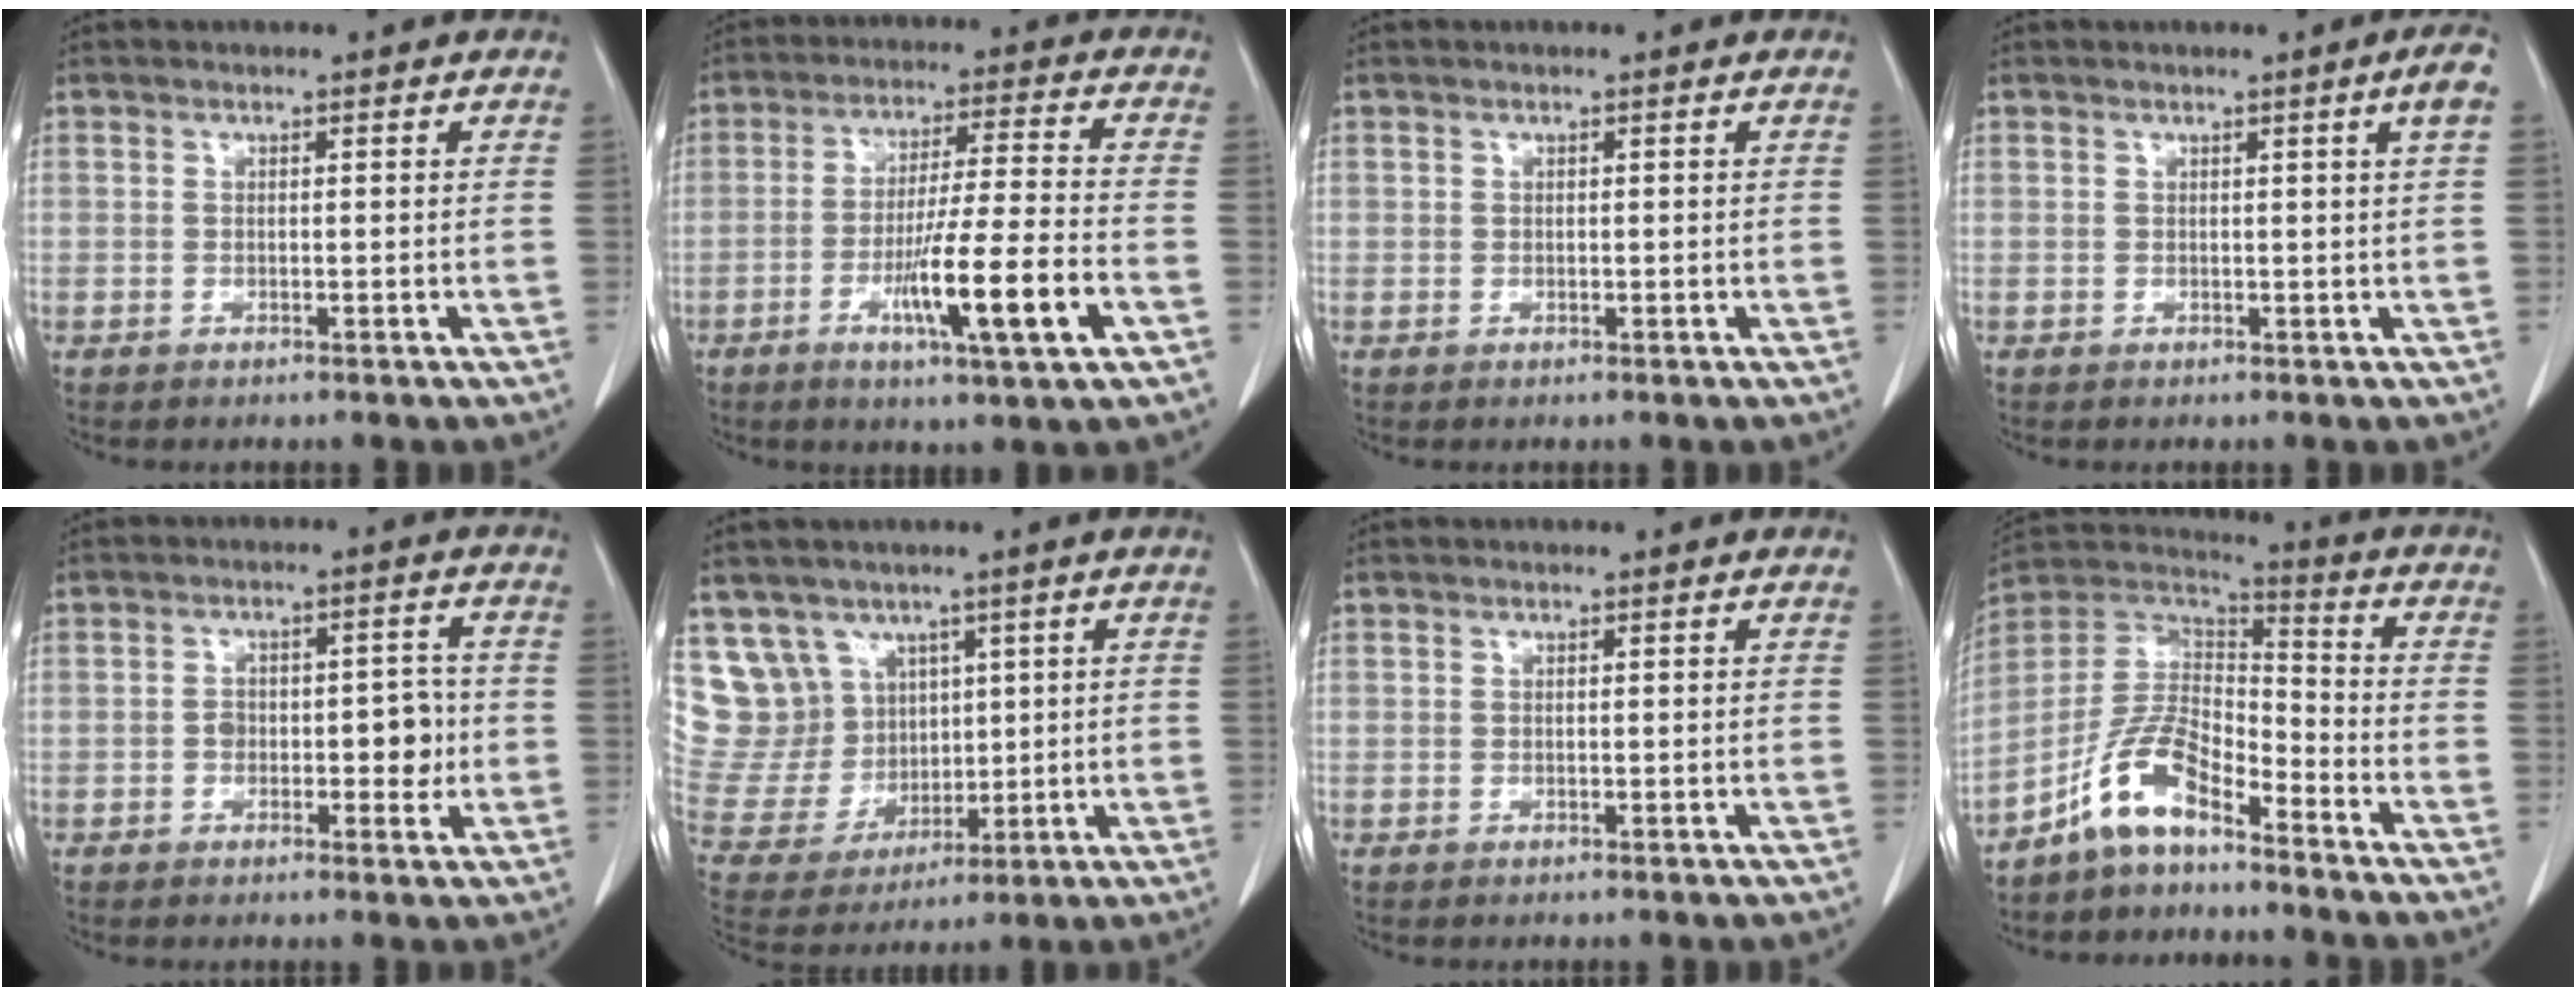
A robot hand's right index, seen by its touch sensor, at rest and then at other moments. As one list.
[{"total": 12.6, "force": [-4.6, -0.2, 11.7], "torque": [-0.201, -0.013, -0.076]}, {"total": 0.0}, {"total": 2.2, "force": [0.7, -0.7, 2.0], "torque": [-0.029, -0.002, 0.013]}, {"total": 5.5, "force": [-0.9, 3.1, 4.5], "torque": [-0.058, 0.020, -0.007]}, {"total": 10.8, "force": [6.1, 8.8, 1.2], "torque": [-0.046, 0.048, 0.145]}, {"total": 0.0}, {"total": 9.6, "force": [-6.8, 3.5, 5.9], "torque": [-0.134, 0.025, -0.132]}]